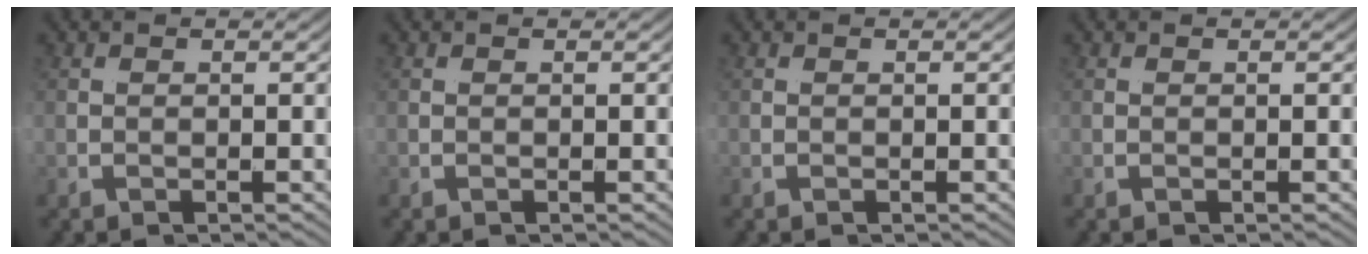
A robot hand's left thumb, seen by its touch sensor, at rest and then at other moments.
{"total": 0.0}
{"total": 0.0}
{"total": 0.0}